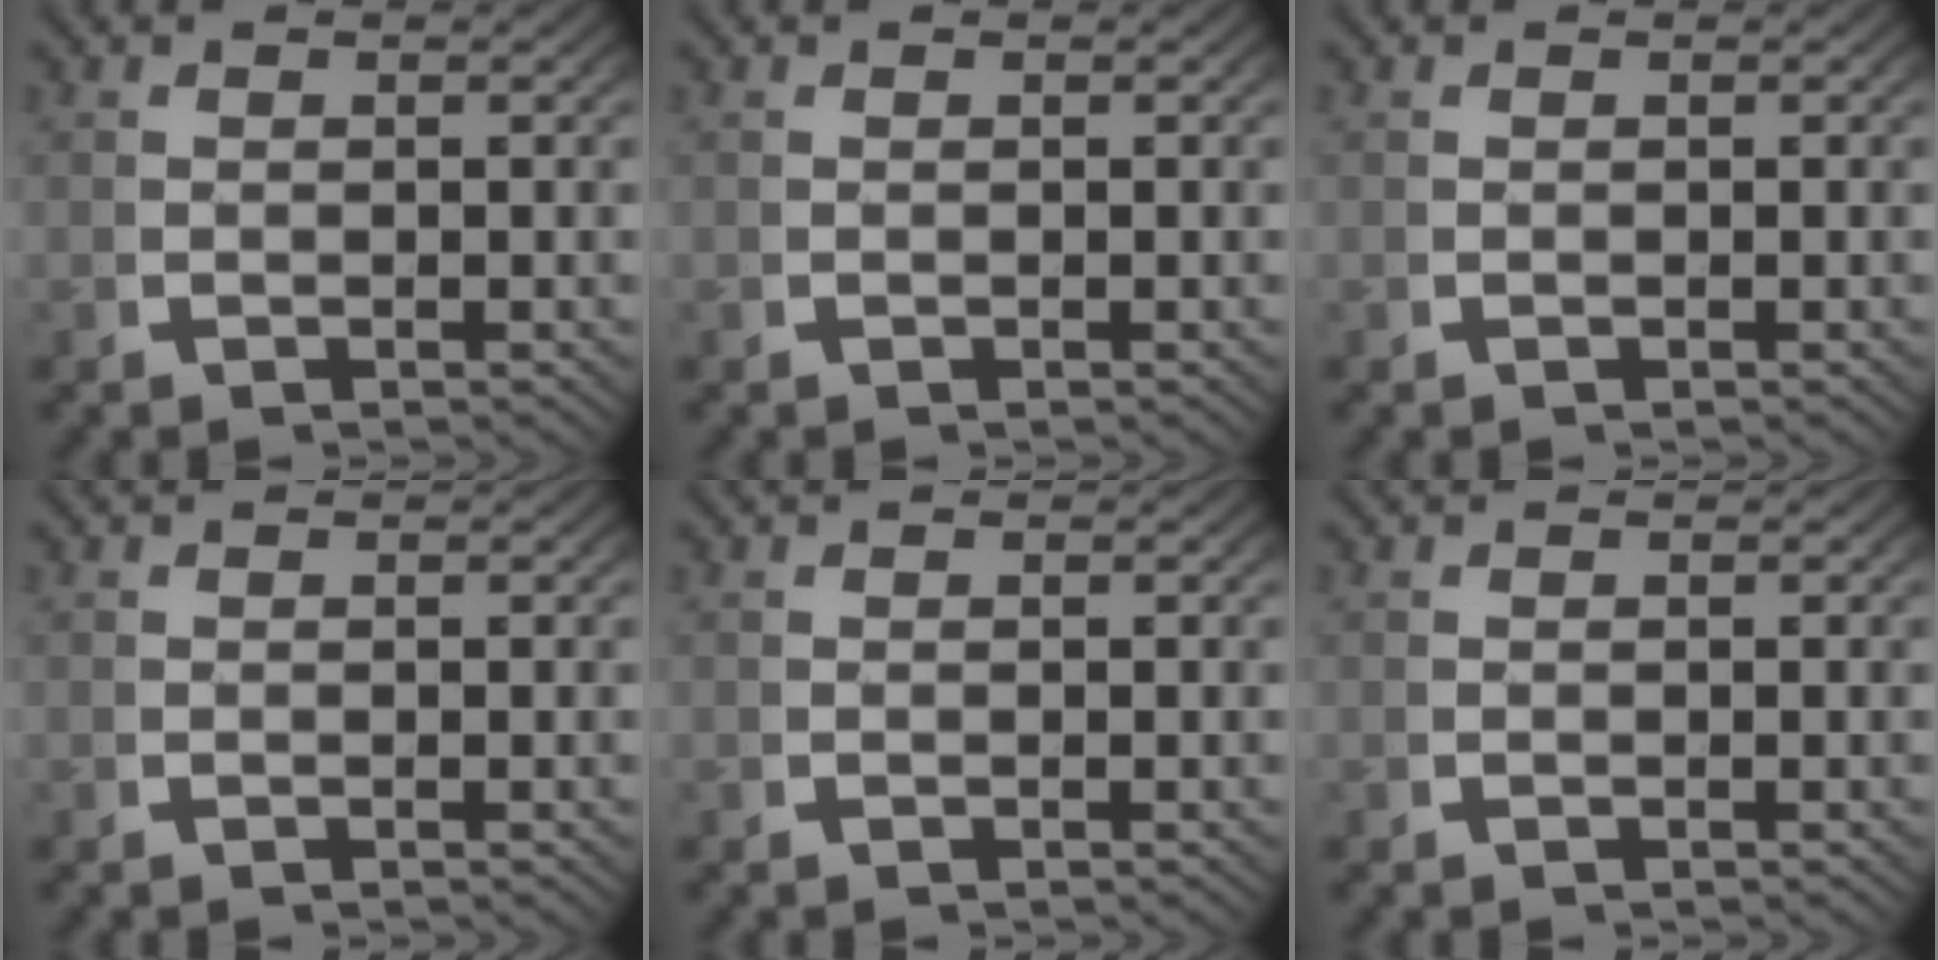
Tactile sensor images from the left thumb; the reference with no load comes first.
{"total": 0.0}
{"total": 0.0}
{"total": 0.0}
{"total": 0.0}
{"total": 0.0}